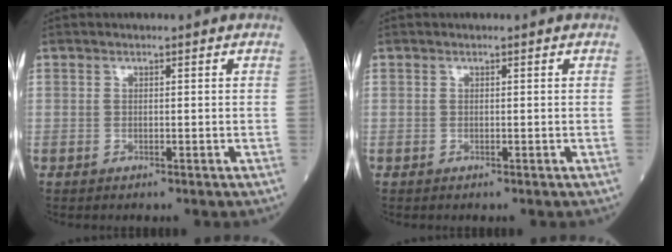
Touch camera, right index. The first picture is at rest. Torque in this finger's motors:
{"motor_torque": [0.00, 0.00, 0.00, 0.00]}